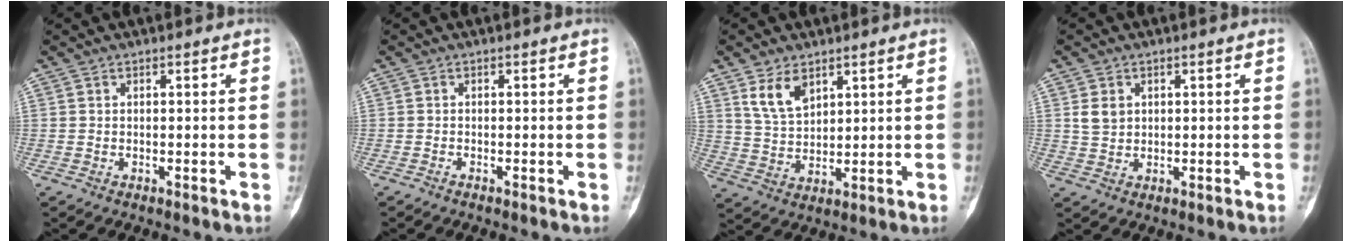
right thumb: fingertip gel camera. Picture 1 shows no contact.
{"total": 0.0}
{"total": 6.9, "force": [3.9, 3.9, 4.0], "torque": [-0.064, -0.022, 0.085]}
{"total": 3.2, "force": [1.0, 2.6, 1.7], "torque": [-0.022, -0.001, 0.024]}